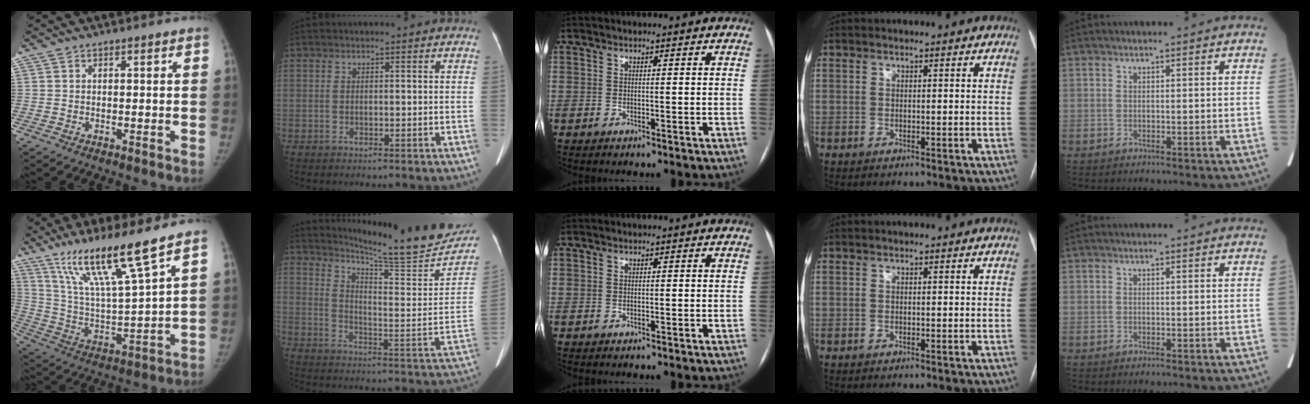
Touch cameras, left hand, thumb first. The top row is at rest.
{"thumb": {"total": 16.1, "force": [11.0, 0.4, 11.7], "torque": [-0.205, -0.060, 0.210]}, "index": {"total": 19.4, "force": [18.5, -0.5, 6.0], "torque": [-0.101, -0.102, 0.243]}}